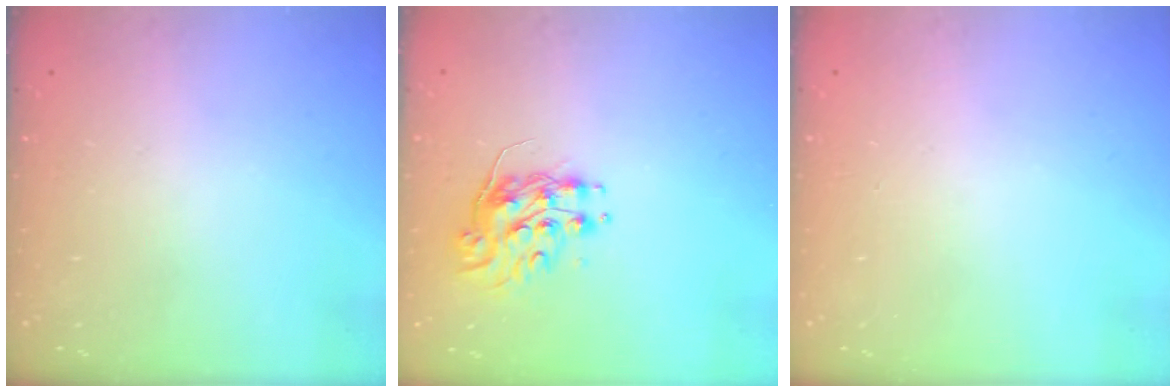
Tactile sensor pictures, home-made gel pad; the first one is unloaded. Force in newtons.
{"total": 8.8, "press": 8.7, "slide": 0.4}
{"total": 0.0}